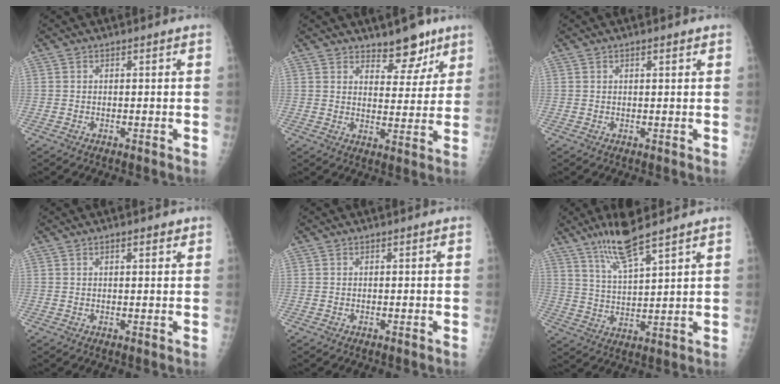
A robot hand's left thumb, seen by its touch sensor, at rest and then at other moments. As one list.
[{"total": 7.5, "force": [5.6, 3.7, 3.3], "torque": [-0.008, -0.037, 0.083]}, {"total": 1.3, "force": [0.8, 0.3, 1.0], "torque": [-0.014, -0.001, 0.010]}, {"total": 1.9, "force": [1.2, 0.6, 1.4], "torque": [-0.016, -0.003, 0.016]}, {"total": 0.0}, {"total": 9.3, "force": [6.9, 1.0, 6.1], "torque": [-0.117, -0.039, 0.139]}]